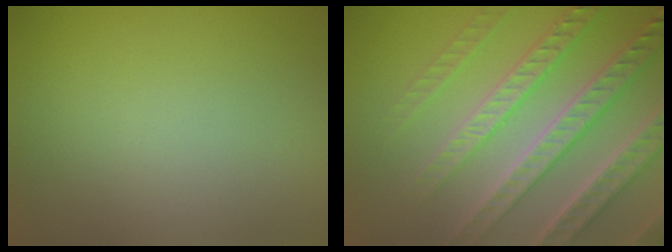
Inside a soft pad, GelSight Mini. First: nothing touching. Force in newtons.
{"total": 7.1, "press": 6.9, "slide": 1.8}